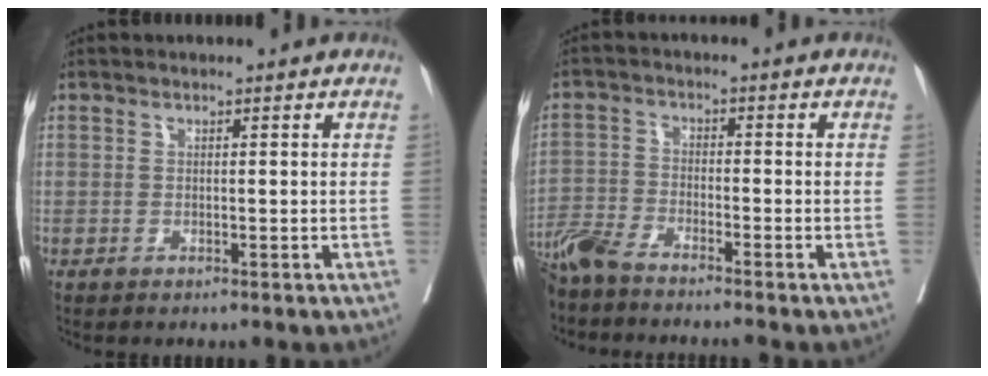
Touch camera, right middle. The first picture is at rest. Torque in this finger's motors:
{"motor_torque": [-0.07, -0.29, 0.22, 0.05]}